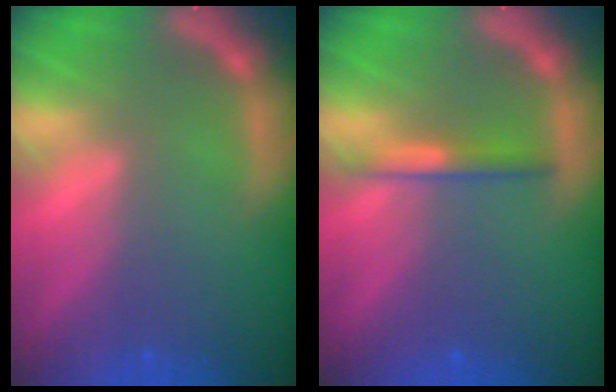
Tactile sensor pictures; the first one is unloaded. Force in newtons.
{"total": 2.0}